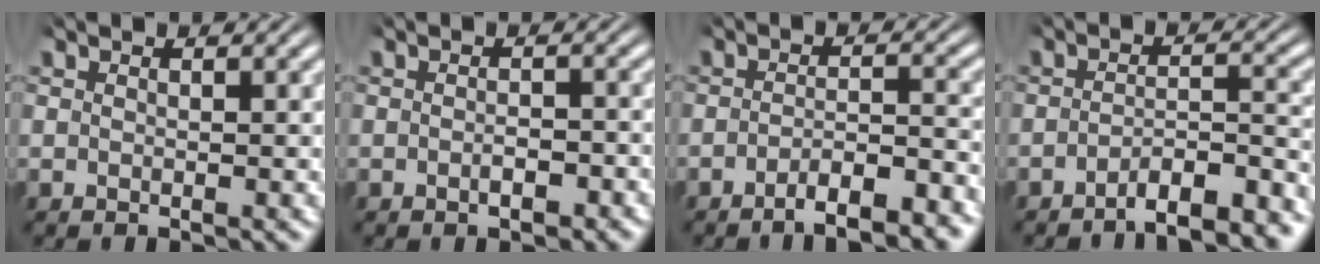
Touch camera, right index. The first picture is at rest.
{"total": 1.5, "force": [-1.1, 0.6, 0.8], "torque": [-0.009, 0.005, -0.021]}
{"total": 4.7, "force": [-4.1, 0.7, 2.1], "torque": [-0.028, -0.011, -0.067]}
{"total": 6.0, "force": [-5.3, 1.0, 2.5], "torque": [-0.027, -0.016, -0.080]}